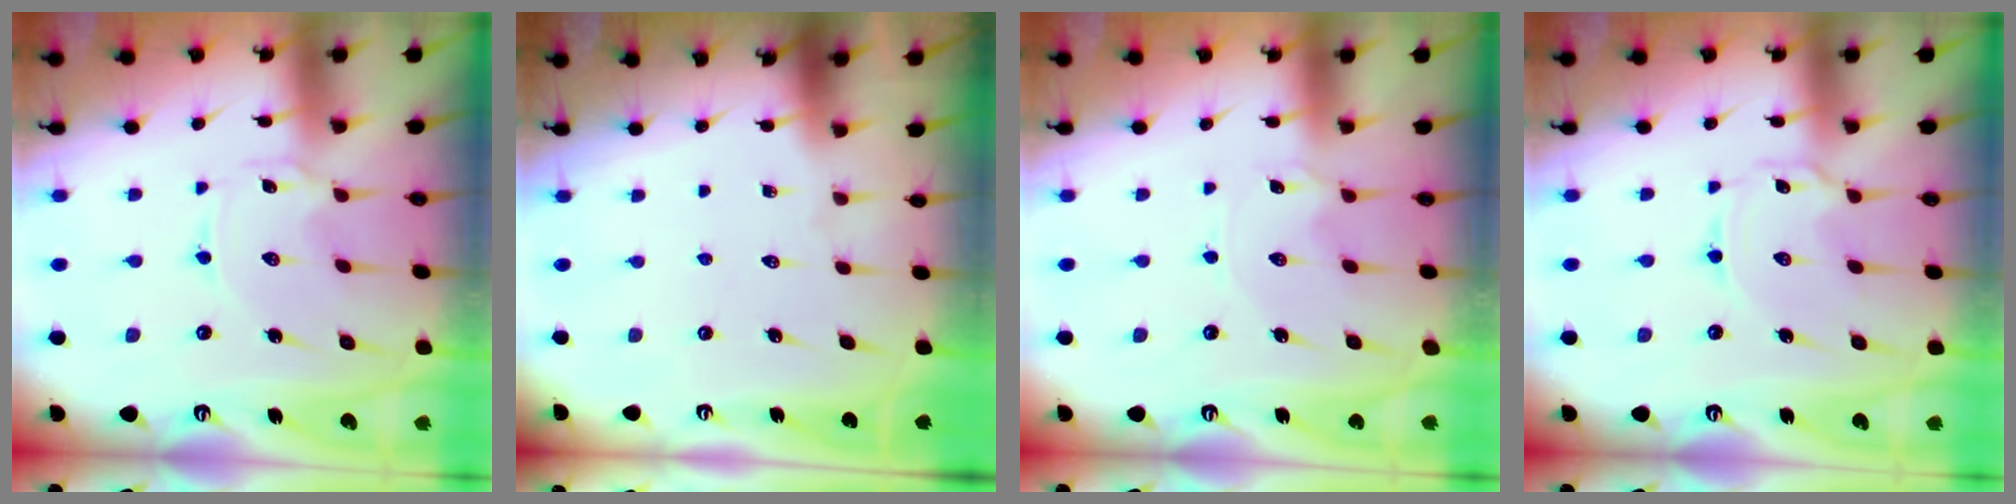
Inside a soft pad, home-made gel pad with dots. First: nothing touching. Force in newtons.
{"total": 0.0}
{"total": 1.1, "press": 1.0, "slide": 0.2}
{"total": 1.7, "press": 1.7, "slide": 0.2}